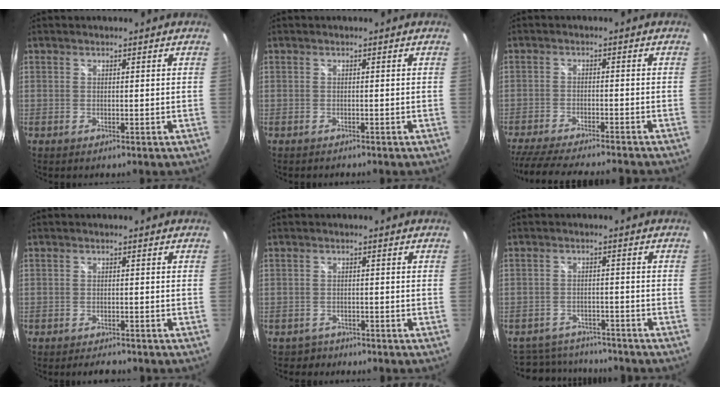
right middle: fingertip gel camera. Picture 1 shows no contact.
{"total": 0.9, "force": [-0.8, 0.2, 0.1], "torque": [-0.005, -0.002, -0.011]}
{"total": 15.2, "force": [-13.5, 1.7, 6.8], "torque": [-0.149, -0.021, -0.215]}
{"total": 3.4, "force": [-2.9, 1.2, 1.3], "torque": [-0.027, -0.007, -0.042]}
{"total": 2.5, "force": [-1.9, 1.6, -0.2], "torque": [-0.004, 0.005, -0.030]}
{"total": 12.1, "force": [-10.5, 5.1, 3.3], "torque": [-0.088, 0.014, -0.147]}